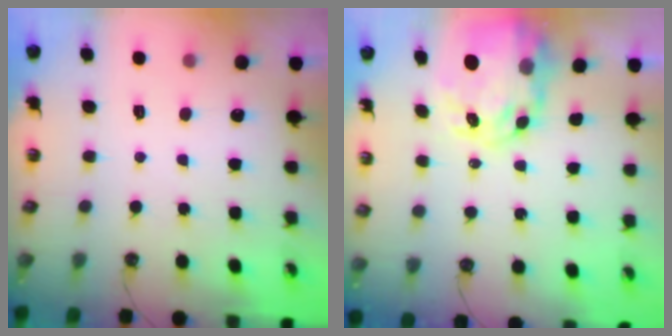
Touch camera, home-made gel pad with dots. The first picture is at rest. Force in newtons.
{"total": 10.0, "press": 10.0, "slide": 0.7}